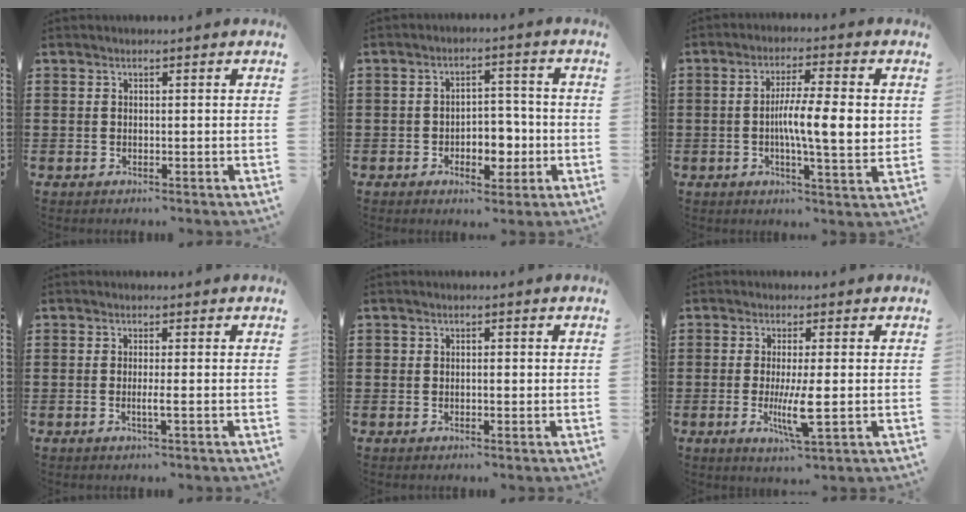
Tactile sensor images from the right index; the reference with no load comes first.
{"total": 5.5, "force": [-1.9, 3.4, 3.8], "torque": [-0.059, 0.007, -0.036]}
{"total": 9.5, "force": [0.2, 1.7, 9.4], "torque": [-0.157, 0.000, -0.001]}
{"total": 2.0, "force": [-0.6, -0.1, 1.9], "torque": [-0.032, -0.005, -0.012]}
{"total": 1.2, "force": [-0.1, 0.8, 0.9], "torque": [-0.017, 0.005, -0.004]}
{"total": 6.3, "force": [-1.1, 0.7, 6.1], "torque": [-0.125, -0.020, -0.022]}